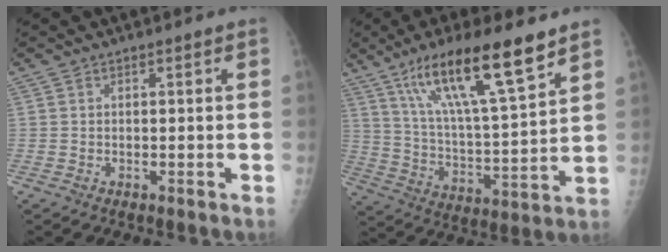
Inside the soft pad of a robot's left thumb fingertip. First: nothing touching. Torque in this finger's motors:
{"motor_torque": [1.67, 1.67, 1.55, -1.22, 0.30]}